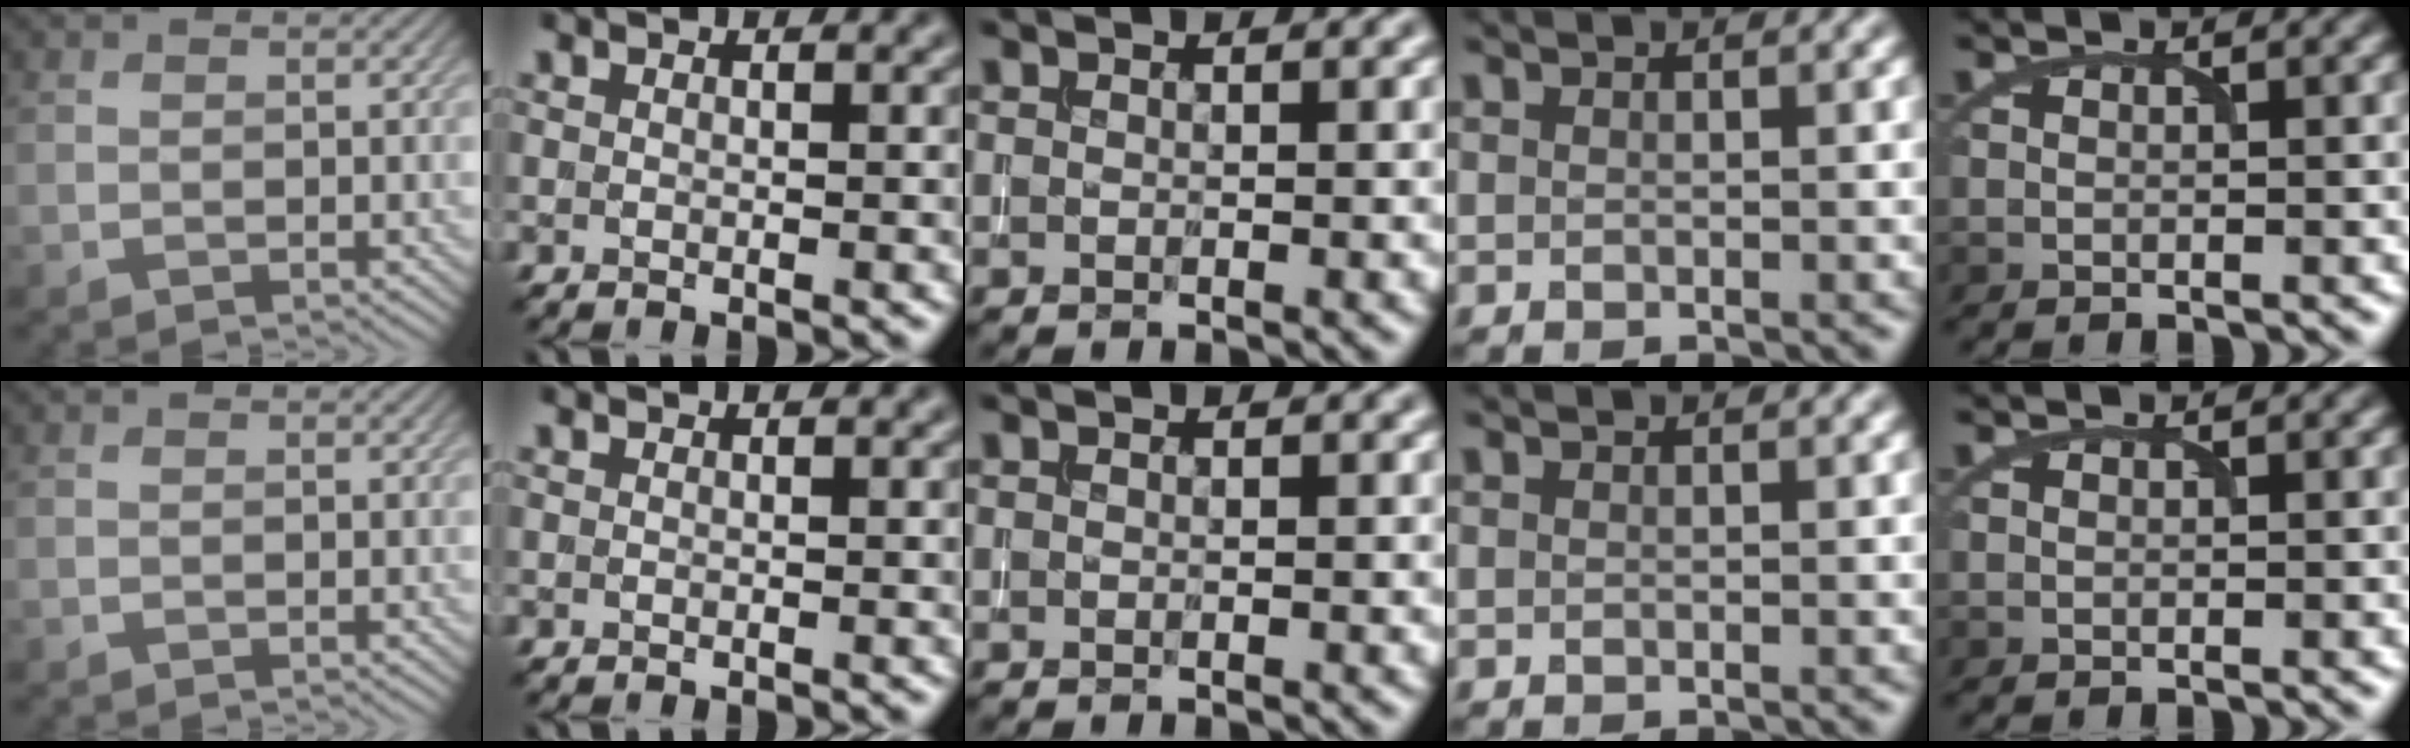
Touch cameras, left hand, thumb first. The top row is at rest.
{}